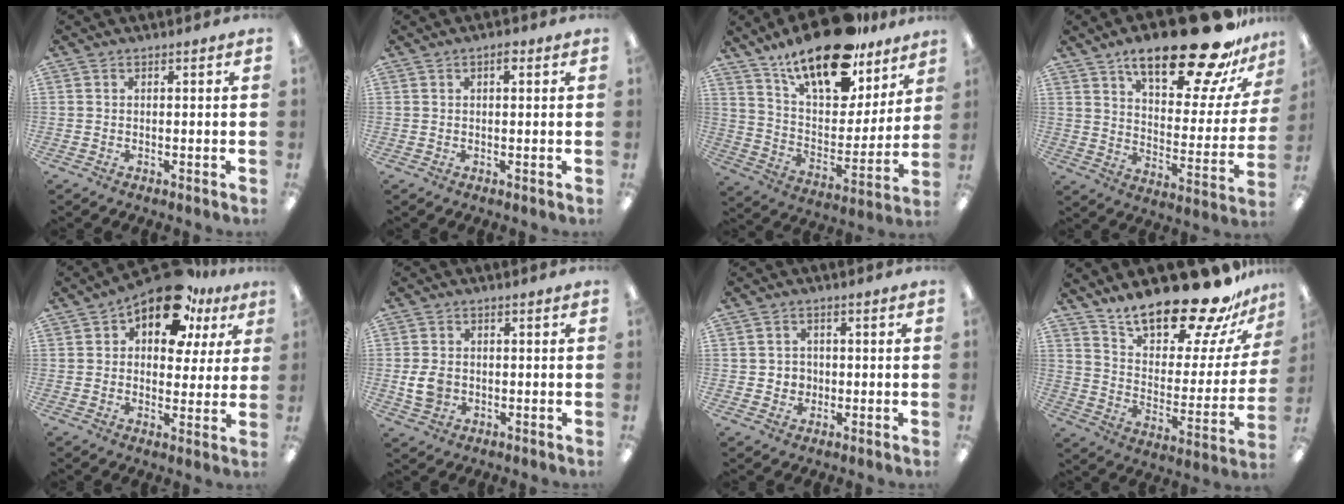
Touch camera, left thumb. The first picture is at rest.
{"total": 2.0, "force": [1.0, 0.9, 1.5], "torque": [-0.009, -0.005, 0.011]}
{"total": 20.6, "force": [15.3, 8.3, 11.0], "torque": [-0.189, -0.098, 0.270]}
{"total": 26.1, "force": [18.7, 8.5, 16.2], "torque": [-0.226, -0.122, 0.300]}
{"total": 16.2, "force": [10.5, 7.8, 9.5], "torque": [-0.150, -0.054, 0.181]}
{"total": 5.6, "force": [-0.4, 4.5, 3.3], "torque": [-0.064, 0.003, -0.007]}
{"total": 3.1, "force": [0.2, 3.1, 0.1], "torque": [-0.003, 0.002, 0.001]}
{"total": 22.3, "force": [18.6, 6.8, 10.2], "torque": [-0.151, -0.137, 0.314]}